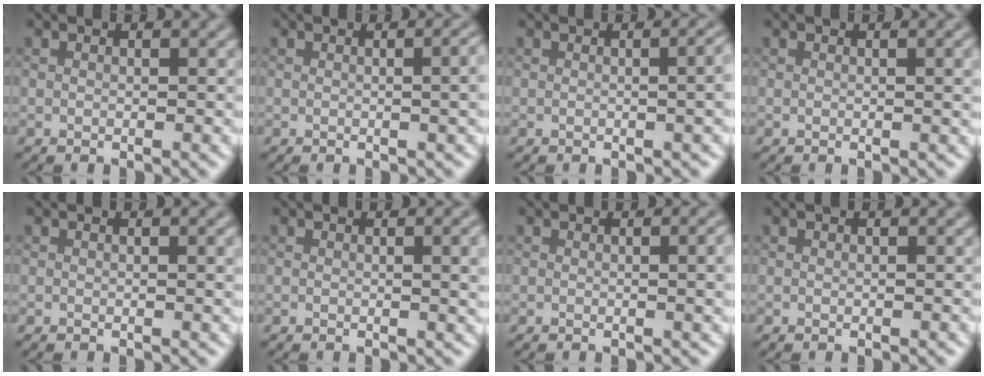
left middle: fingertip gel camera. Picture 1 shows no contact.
{"total": 4.2, "force": [0.2, 1.8, 3.8], "torque": [-0.024, 0.010, 0.002]}
{"total": 4.6, "force": [0.2, 2.1, 4.1], "torque": [-0.018, 0.012, 0.002]}
{"total": 2.0, "force": [0.4, 0.6, 1.9], "torque": [-0.019, 0.004, 0.004]}
{"total": 1.6, "force": [0.3, 0.5, 1.5], "torque": [-0.017, 0.003, 0.003]}
{"total": 3.9, "force": [0.5, 1.4, 3.7], "torque": [-0.036, 0.008, 0.004]}
{"total": 3.4, "force": [0.2, 1.1, 3.2], "torque": [-0.032, 0.007, 0.000]}
{"total": 0.0}